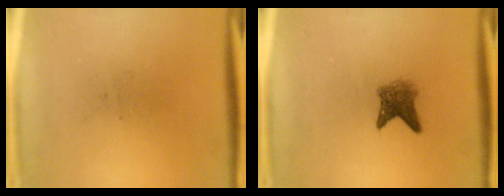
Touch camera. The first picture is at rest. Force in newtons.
{"total": 3.1}